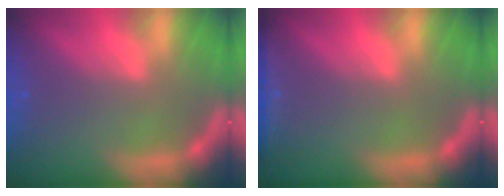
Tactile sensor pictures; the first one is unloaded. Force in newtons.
{"total": 2.4}